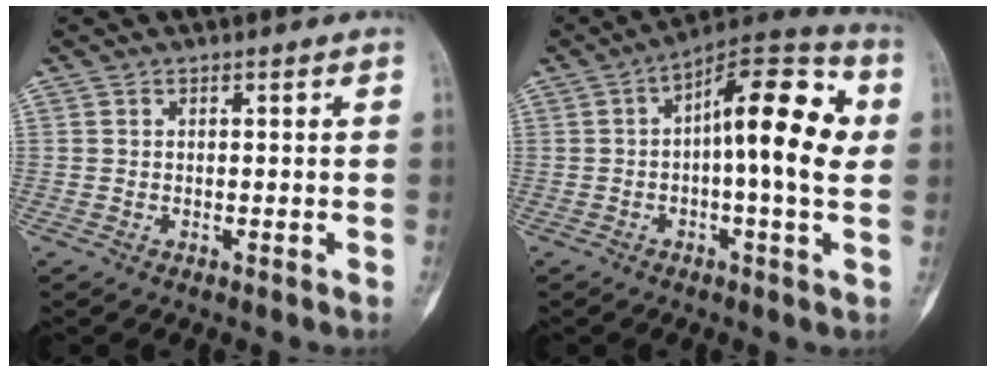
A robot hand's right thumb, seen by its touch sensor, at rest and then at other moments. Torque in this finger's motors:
{"motor_torque": [1.68, 1.90, 1.85, 0.20, 0.37]}